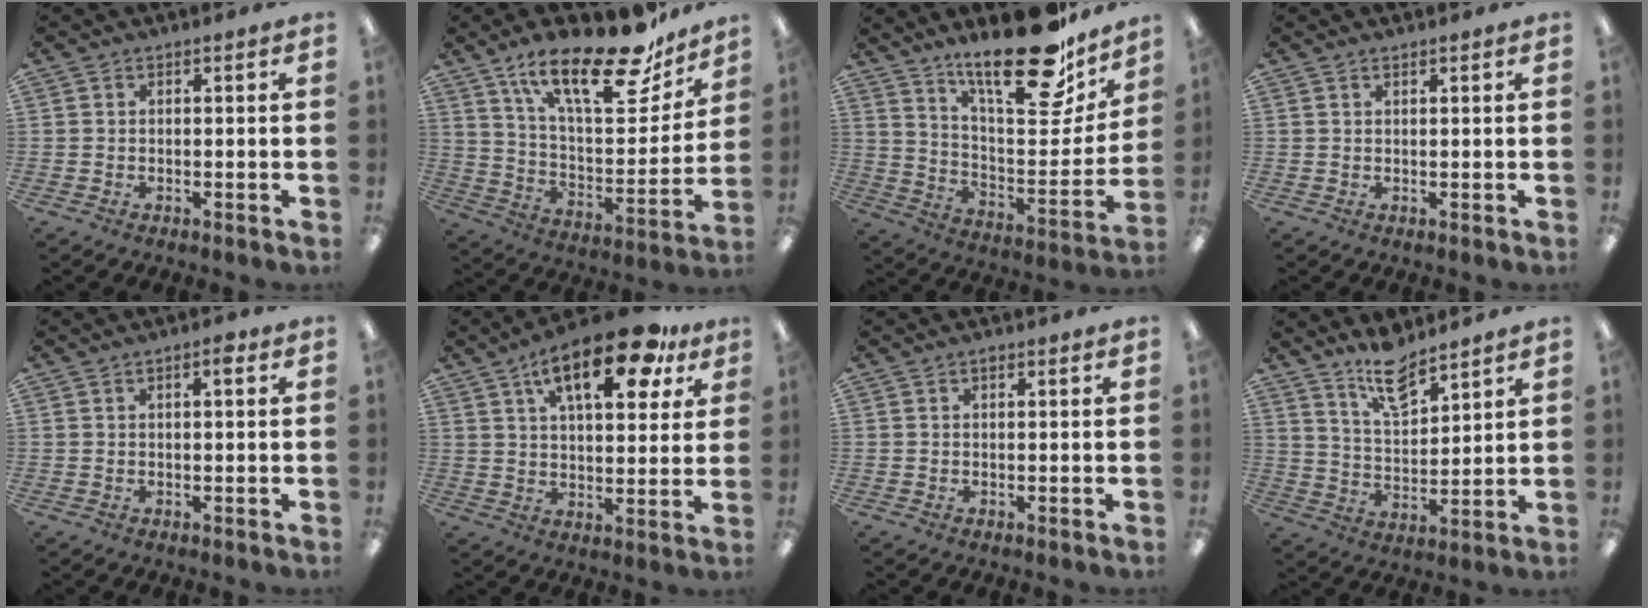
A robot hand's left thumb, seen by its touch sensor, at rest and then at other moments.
{"total": 24.5, "force": [17.2, 8.1, 15.5], "torque": [-0.232, -0.105, 0.287]}
{"total": 24.5, "force": [18.7, 7.3, 14.0], "torque": [-0.196, -0.137, 0.307]}
{"total": 0.7, "force": [0.6, 0.2, 0.2], "torque": [-0.005, 0.001, 0.012]}
{"total": 2.3, "force": [1.0, 0.8, 2.0], "torque": [-0.026, -0.001, 0.012]}
{"total": 18.8, "force": [10.5, 7.4, 13.7], "torque": [-0.207, -0.039, 0.164]}
{"total": 0.9, "force": [0.5, 0.5, 0.5], "torque": [-0.004, 0.001, 0.006]}
{"total": 10.4, "force": [8.3, 3.8, 5.0], "torque": [-0.089, -0.046, 0.150]}